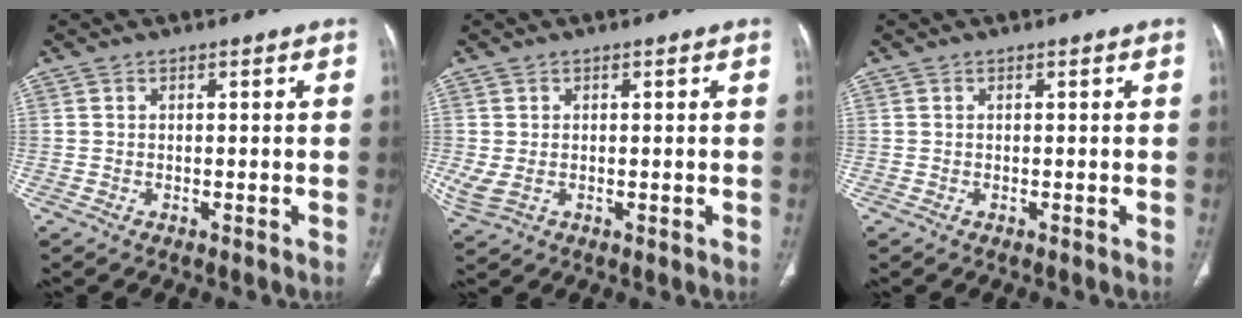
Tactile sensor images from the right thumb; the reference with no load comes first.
{"total": 3.6, "force": [-0.1, 2.2, 2.8], "torque": [-0.077, 0.002, 0.009]}
{"total": 0.0}